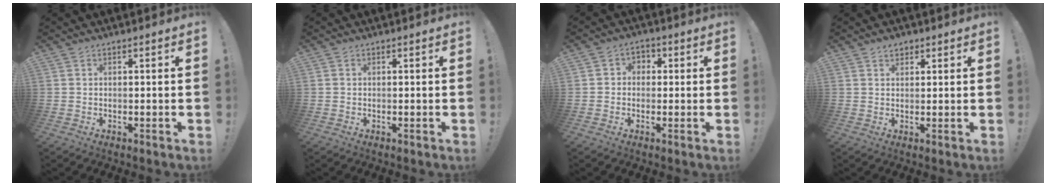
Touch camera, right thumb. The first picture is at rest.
{"total": 0.0}
{"total": 3.6, "force": [-1.0, 3.2, 1.4], "torque": [-0.018, 0.012, -0.018]}
{"total": 2.5, "force": [1.7, 1.8, 0.7], "torque": [-0.005, -0.006, 0.030]}